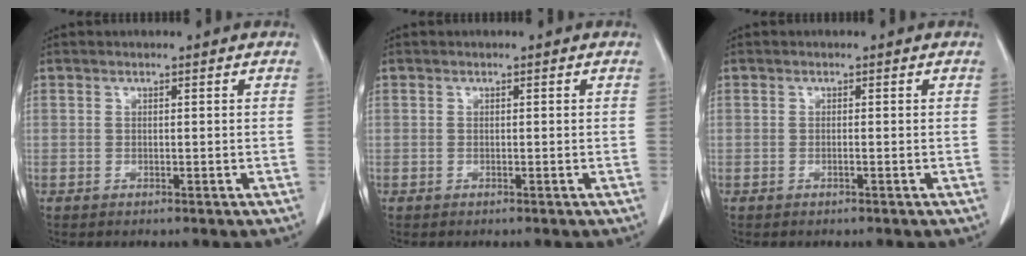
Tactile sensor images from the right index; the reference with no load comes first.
{"total": 0.0}
{"total": 0.0}